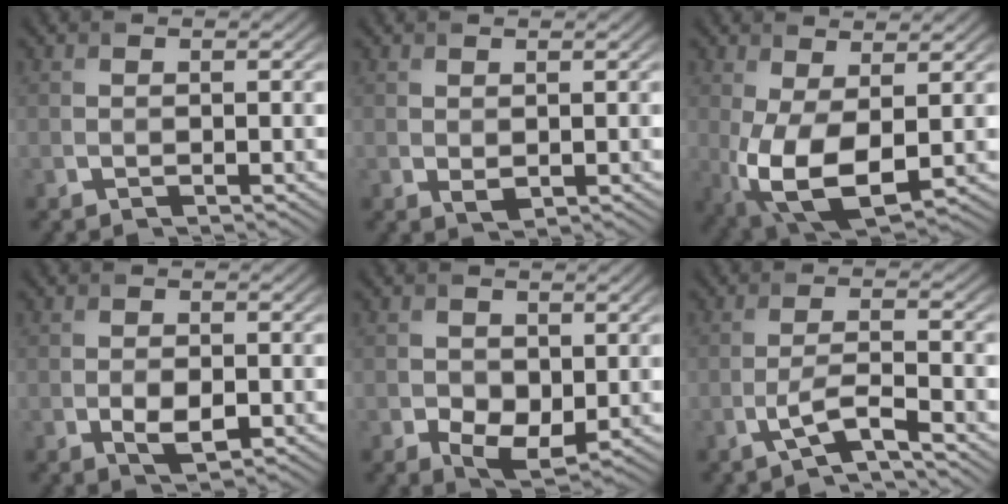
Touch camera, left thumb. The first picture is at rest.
{"total": 1.1, "force": [0.2, 0.7, 0.8], "torque": [-0.018, -0.004, 0.008]}
{"total": 9.2, "force": [-0.7, 4.6, 8.0], "torque": [-0.191, -0.016, -0.008]}
{"total": 3.0, "force": [-0.8, 1.7, 2.3], "torque": [-0.047, -0.010, -0.009]}
{"total": 4.5, "force": [-0.4, 3.3, 3.1], "torque": [-0.063, -0.014, -0.006]}
{"total": 3.9, "force": [-2.4, 0.6, 3.1], "torque": [-0.064, 0.008, -0.058]}